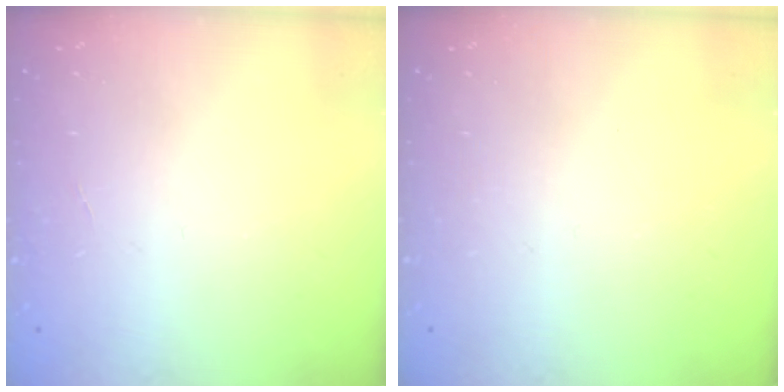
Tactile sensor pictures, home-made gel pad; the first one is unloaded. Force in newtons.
{"total": 0.0}